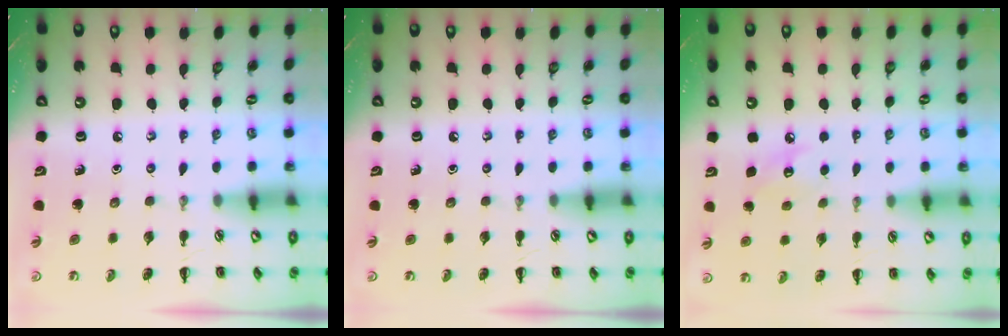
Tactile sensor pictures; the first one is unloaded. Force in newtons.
{"total": 0.0}
{"total": 6.7, "press": 6.5, "slide": 1.4}